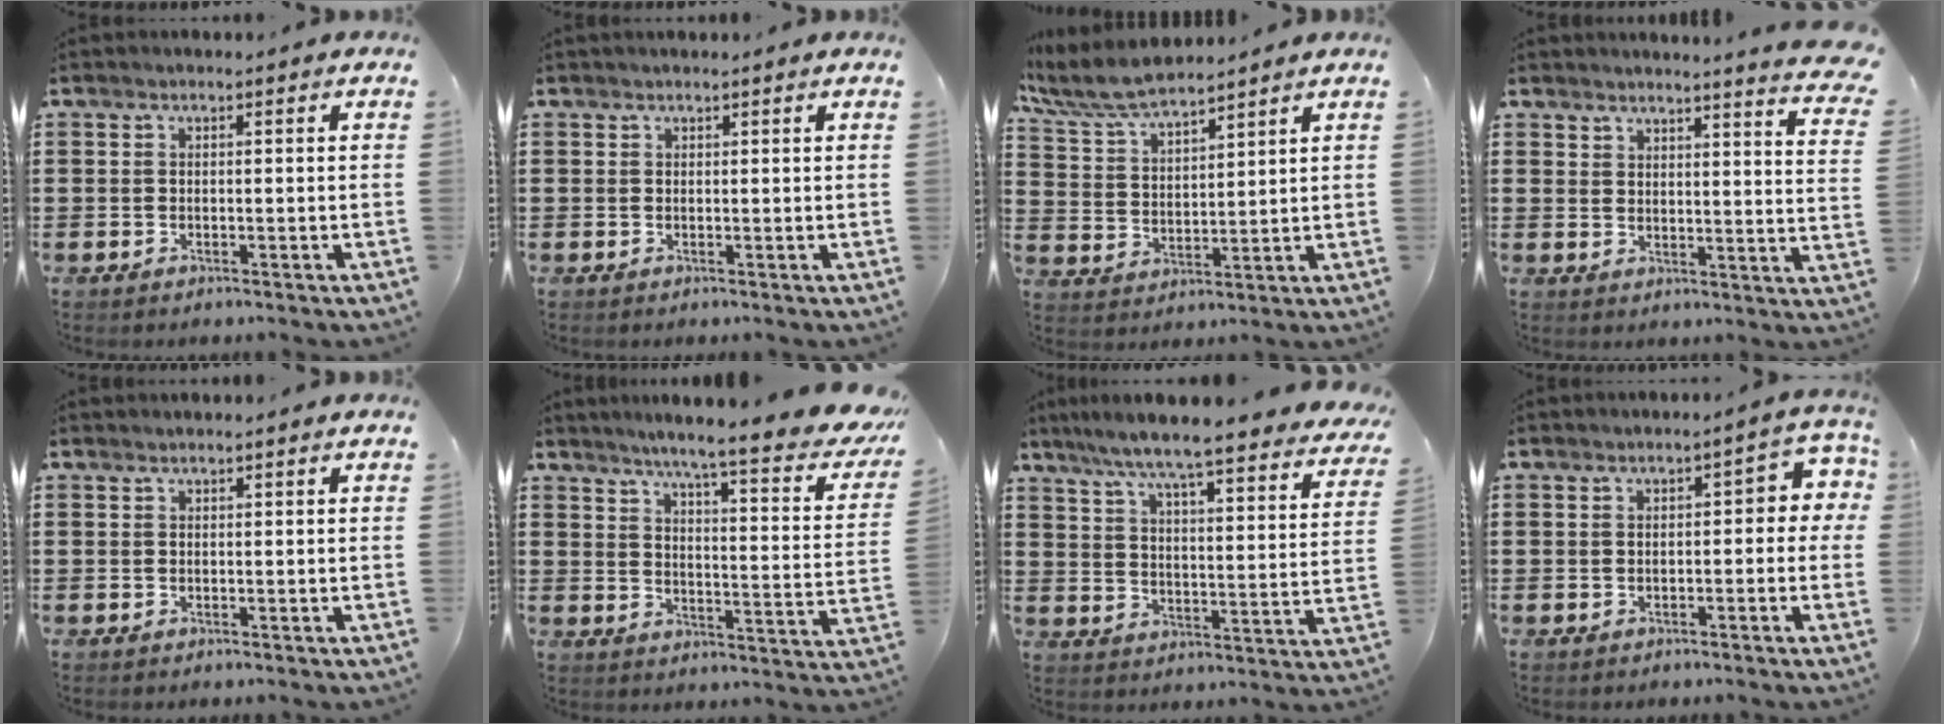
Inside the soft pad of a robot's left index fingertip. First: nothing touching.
{"total": 0.6, "force": [0.5, 0.3, -0.2], "torque": [0.001, 0.001, 0.010]}
{"total": 7.6, "force": [6.7, 1.3, 3.2], "torque": [-0.087, -0.022, 0.122]}
{"total": 4.4, "force": [4.3, 0.2, 0.8], "torque": [-0.024, -0.023, 0.076]}
{"total": 0.6, "force": [0.6, -0.1, 0.1], "torque": [-0.002, -0.002, 0.012]}
{"total": 6.7, "force": [5.4, -0.2, 4.1], "torque": [-0.077, -0.047, 0.078]}
{"total": 6.1, "force": [5.4, -0.8, 2.7], "torque": [-0.078, -0.048, 0.085]}
{"total": 3.9, "force": [0.4, 1.8, 3.4], "torque": [-0.050, 0.004, -0.001]}